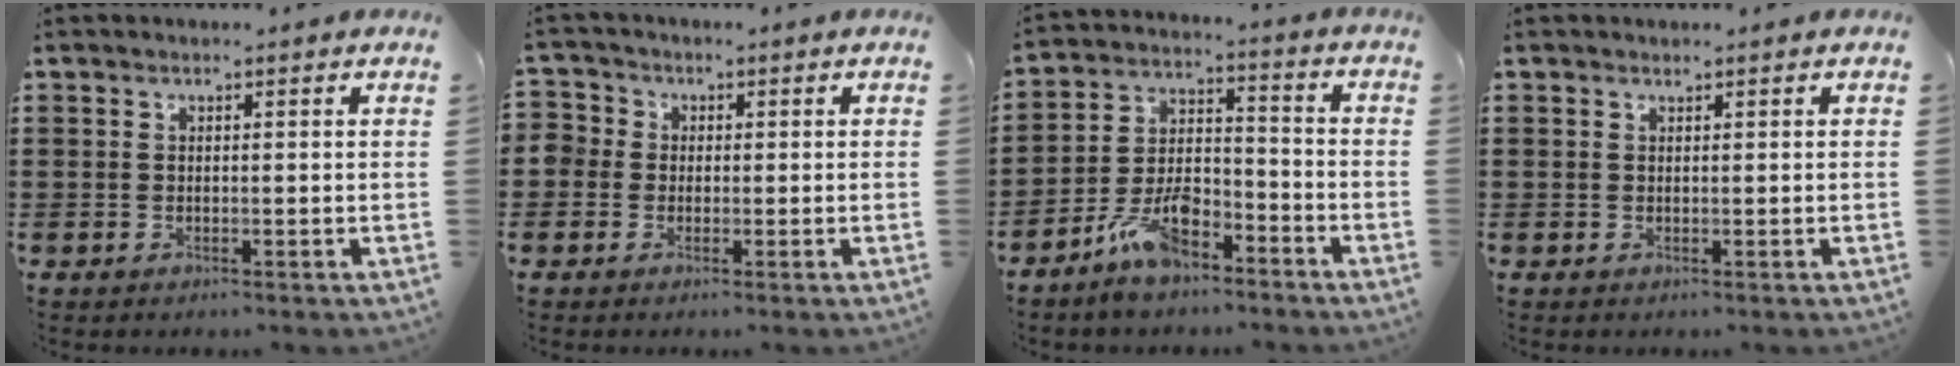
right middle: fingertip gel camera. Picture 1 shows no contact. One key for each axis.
{"total": 2.8, "fx": -0.3, "fy": 2.8, "fz": -0.3, "tx": -0.012, "ty": 0.008, "tz": -0.011}
{"total": 8.6, "fx": -6.5, "fy": 3.2, "fz": 4.5, "tx": -0.093, "ty": 0.013, "tz": -0.125}
{"total": 0.6, "fx": 0.4, "fy": 0.4, "fz": -0.1, "tx": 0.000, "ty": 0.003, "tz": 0.008}